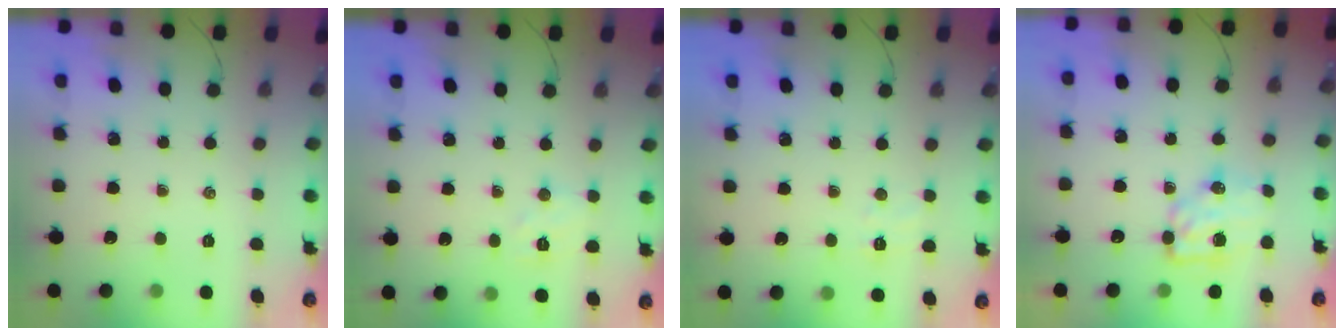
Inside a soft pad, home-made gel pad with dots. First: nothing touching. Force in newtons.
{"total": 5.7, "press": 5.6, "slide": 1.1}
{"total": 3.7, "press": 3.5, "slide": 1.1}
{"total": 8.0, "press": 7.9, "slide": 0.8}